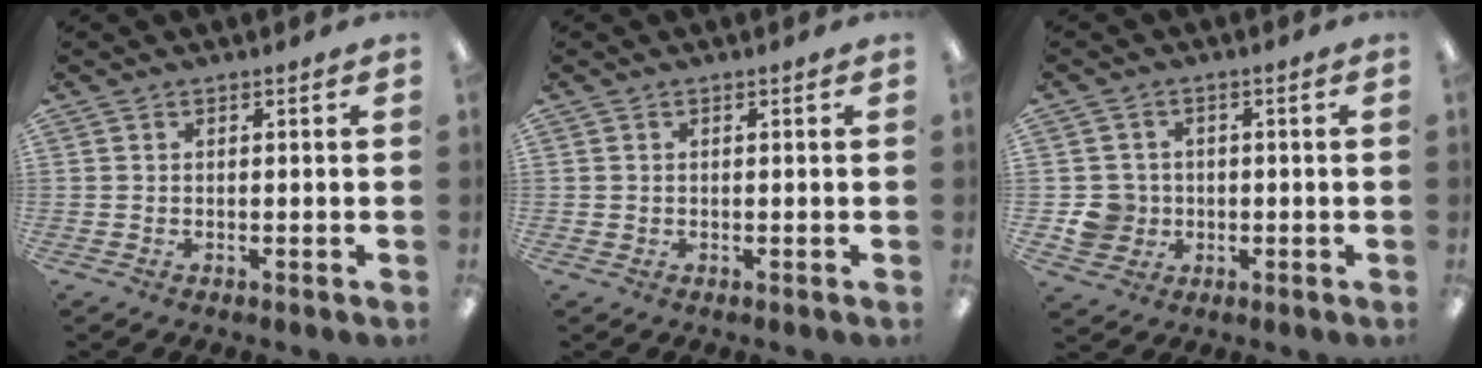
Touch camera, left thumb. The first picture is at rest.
{"total": 0.6, "force": [0.2, 0.6, -0.2], "torque": [0.005, 0.003, 0.003]}
{"total": 6.5, "force": [-0.8, 6.3, 1.5], "torque": [-0.032, 0.011, -0.012]}